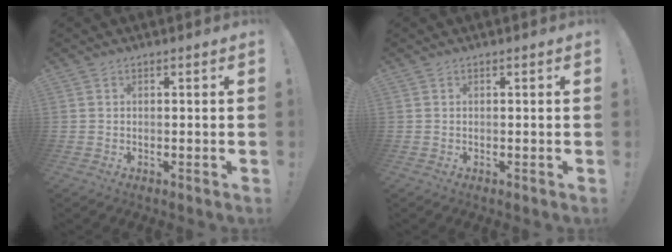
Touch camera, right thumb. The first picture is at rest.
{"total": 0.0}